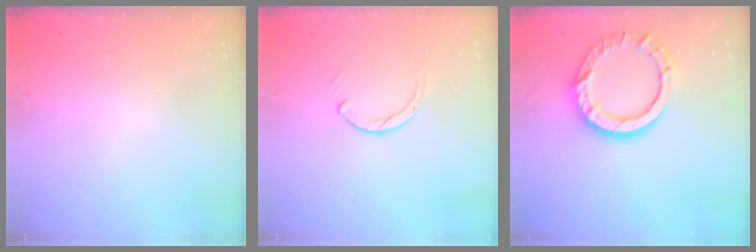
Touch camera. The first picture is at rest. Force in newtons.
{"total": 2.5, "press": 2.5, "slide": 0.3}
{"total": 12.9, "press": 12.8, "slide": 1.4}